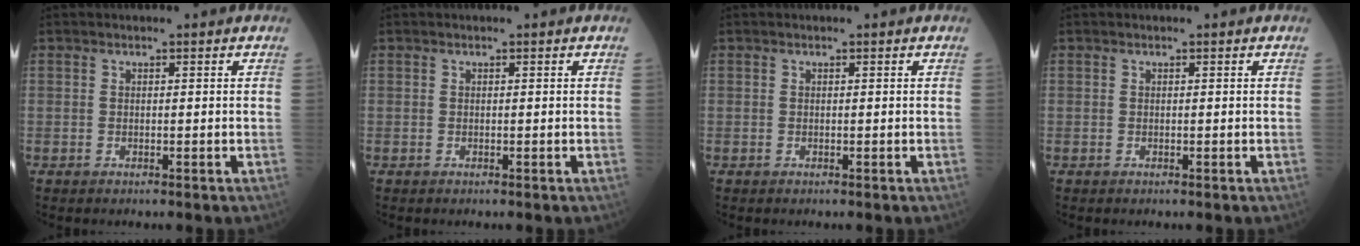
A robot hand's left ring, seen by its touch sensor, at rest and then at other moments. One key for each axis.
{"total": 0.0}
{"total": 0.0}
{"total": 0.0}